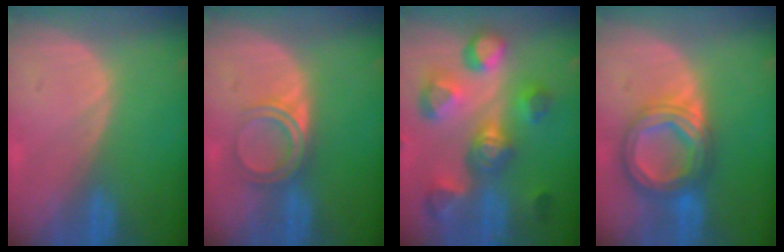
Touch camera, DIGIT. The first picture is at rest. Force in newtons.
{"total": 4.7, "press": 4.1, "slide": 2.3}
{"total": 11.1, "press": 10.0, "slide": 4.8}
{"total": 8.6, "press": 8.6, "slide": 0.7}